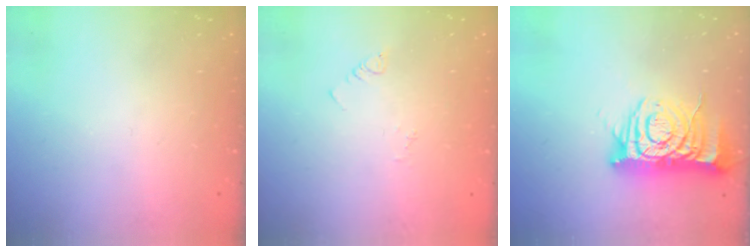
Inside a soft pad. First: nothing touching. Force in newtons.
{"total": 2.5, "press": 2.5, "slide": 0.4}
{"total": 11.5, "press": 11.4, "slide": 1.4}